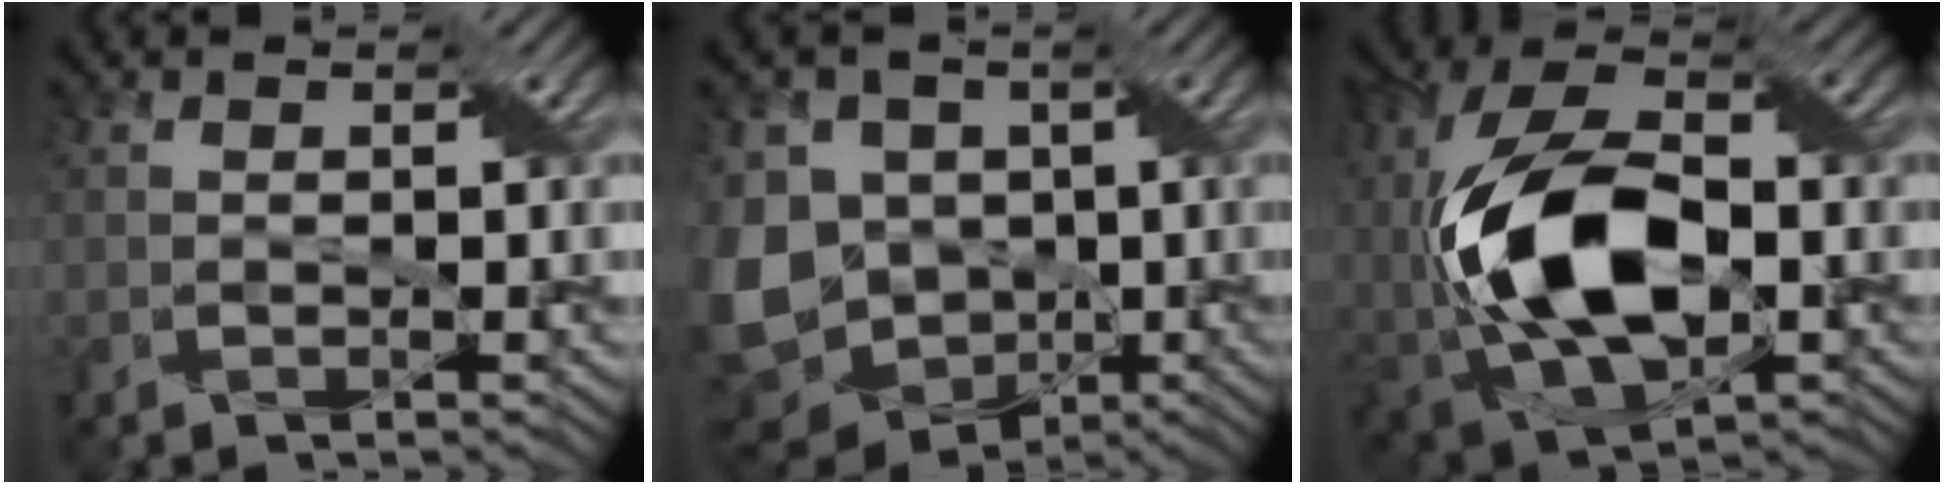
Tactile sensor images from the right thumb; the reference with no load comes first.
{"total": 14.9, "force": [-2.2, 12.3, 8.1], "torque": [-0.220, -0.013, -0.053]}
{"total": 15.7, "force": [-1.4, 9.3, 12.6], "torque": [-0.259, 0.009, -0.032]}